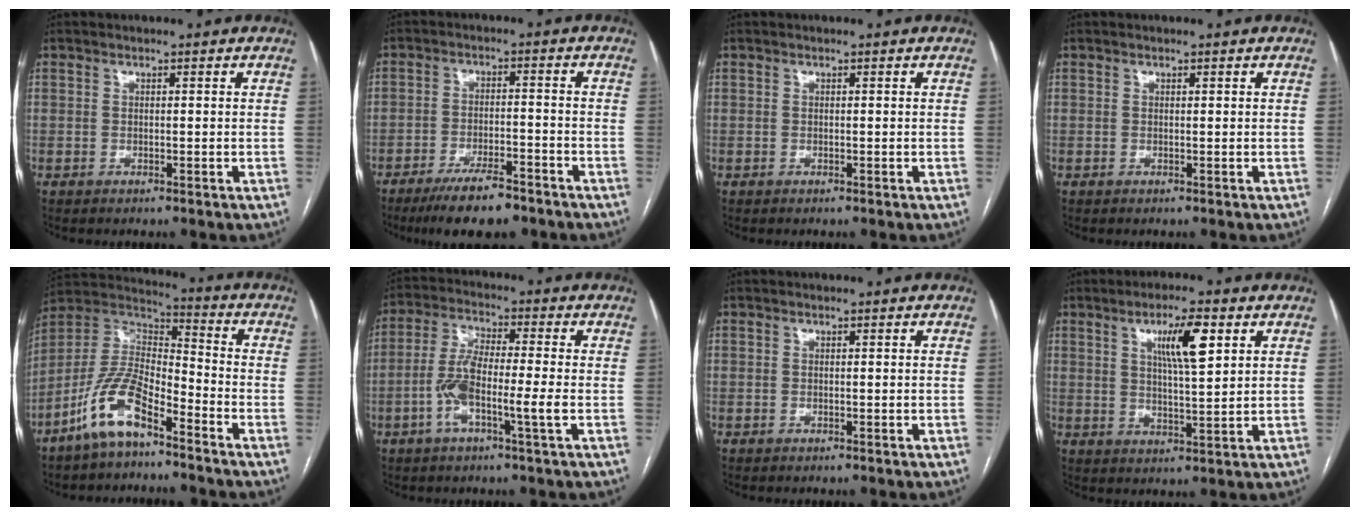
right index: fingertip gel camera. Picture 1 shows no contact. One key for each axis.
{"total": 9.6, "fx": -7.4, "fy": 2.2, "fz": 5.7, "tx": -0.095, "ty": -0.013, "tz": -0.123}
{"total": 0.0}
{"total": 0.0}
{"total": 11.7, "fx": -7.6, "fy": 3.8, "fz": 8.0, "tx": -0.175, "ty": 0.013, "tz": -0.146}
{"total": 8.5, "fx": -2.3, "fy": 0.6, "fz": 8.2, "tx": -0.167, "ty": 0.008, "tz": -0.052}
{"total": 0.0}
{"total": 7.8, "fx": 3.3, "fy": 1.0, "fz": 7.0, "tx": -0.122, "ty": 0.003, "tz": 0.057}